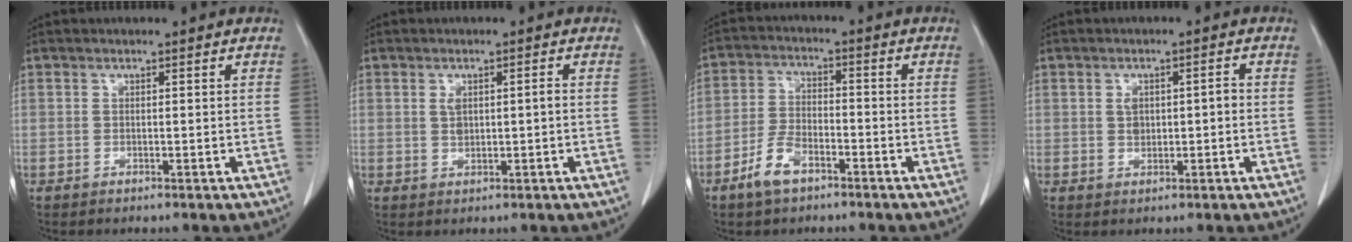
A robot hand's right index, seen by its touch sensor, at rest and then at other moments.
{"total": 2.4, "force": [0.2, 0.9, 2.2], "torque": [-0.043, 0.007, 0.008]}
{"total": 6.1, "force": [-3.9, 2.9, 3.7], "torque": [-0.090, 0.001, -0.073]}
{"total": 3.0, "force": [0.0, 1.7, 2.5], "torque": [-0.043, 0.009, 0.003]}